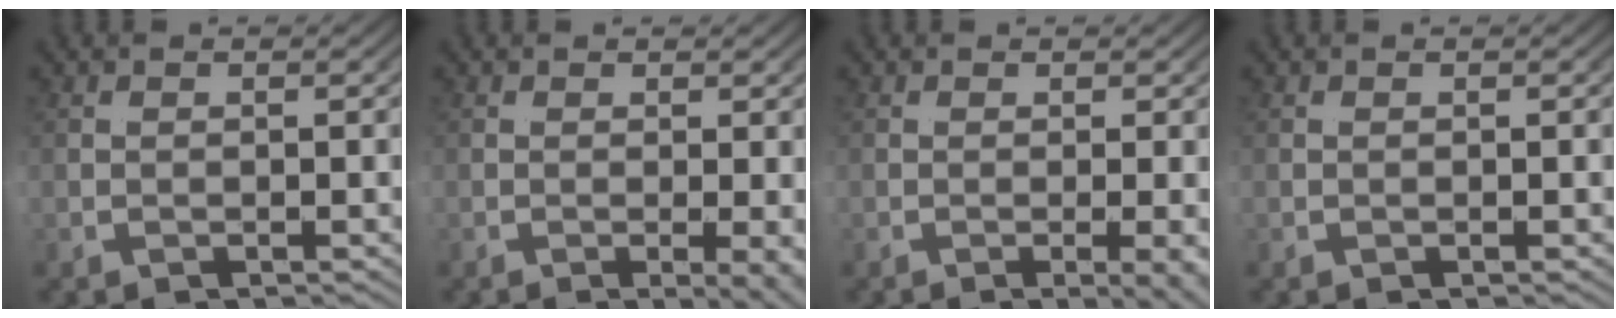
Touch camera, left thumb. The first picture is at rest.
{"total": 2.1, "force": [-0.3, -0.9, 1.9], "torque": [-0.030, 0.008, -0.012]}
{"total": 2.2, "force": [-0.4, -1.1, 1.8], "torque": [-0.029, 0.008, -0.015]}
{"total": 0.0}